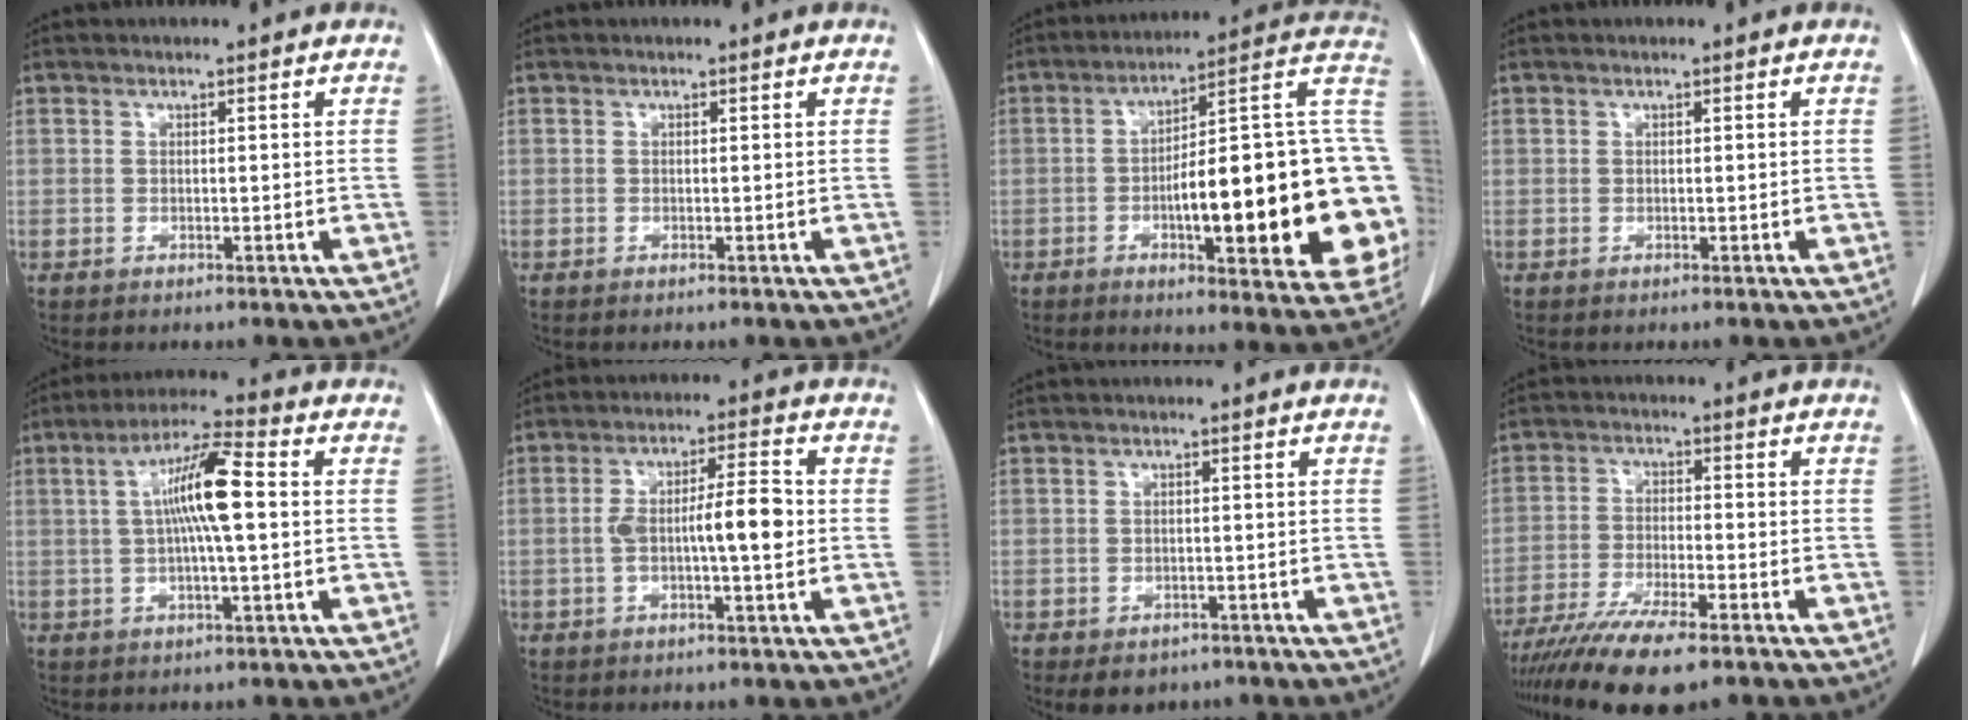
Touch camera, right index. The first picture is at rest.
{"total": 0.0}
{"total": 29.8, "force": [-3.7, 5.6, 29.0], "torque": [-0.309, 0.026, -0.047]}
{"total": 0.0}
{"total": 9.3, "force": [0.9, 0.9, 9.2], "torque": [-0.171, 0.011, 0.009]}
{"total": 8.0, "force": [-0.8, 1.3, 7.8], "torque": [-0.142, 0.015, -0.012]}
{"total": 4.1, "force": [-2.8, 2.9, 1.0], "torque": [-0.006, 0.003, -0.032]}
{"total": 12.6, "force": [-9.6, 1.8, 7.9], "torque": [-0.140, -0.026, -0.159]}